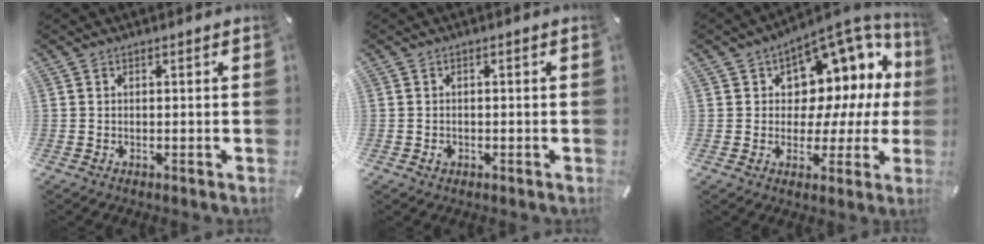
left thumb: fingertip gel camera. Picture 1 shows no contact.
{"total": 1.4, "force": [-0.4, 1.1, 0.6], "torque": [-0.014, 0.002, -0.010]}
{"total": 11.4, "force": [5.6, 8.3, 5.4], "torque": [-0.057, -0.067, 0.100]}